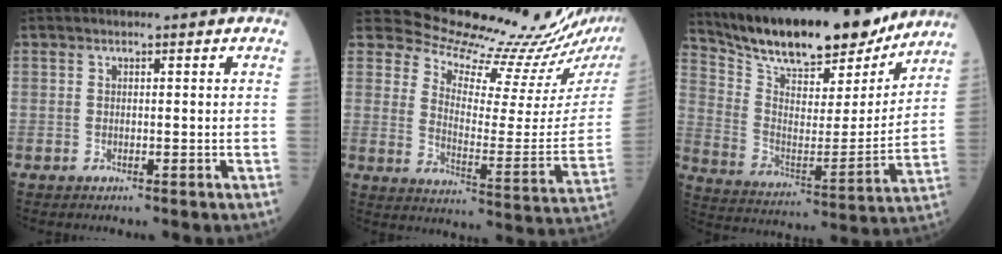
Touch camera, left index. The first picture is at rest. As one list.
[{"total": 17.9, "force": [17.6, 0.0, 3.0], "torque": [-0.054, -0.114, 0.230]}, {"total": 22.2, "force": [19.5, 5.1, 9.1], "torque": [-0.162, -0.014, 0.307]}]